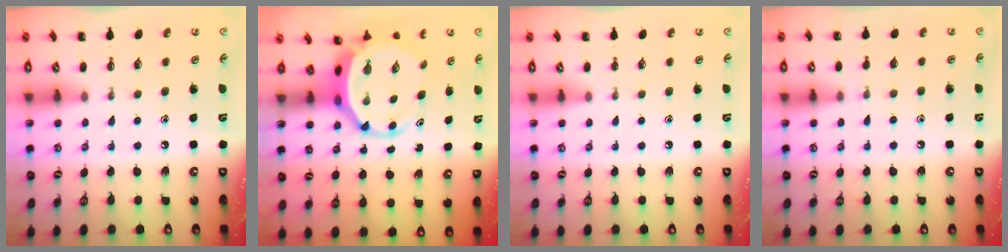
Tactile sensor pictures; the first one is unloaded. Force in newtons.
{"total": 5.9, "press": 5.7, "slide": 1.8}
{"total": 0.0}
{"total": 2.6, "press": 2.4, "slide": 1.0}